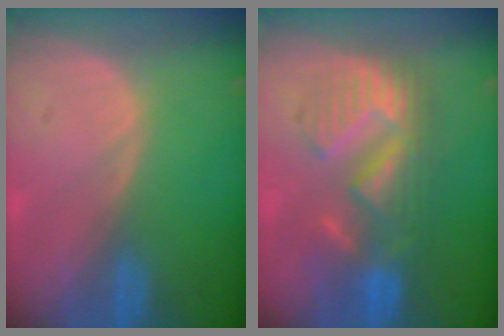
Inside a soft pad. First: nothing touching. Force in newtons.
{"total": 8.9, "press": 8.9, "slide": 0.0}